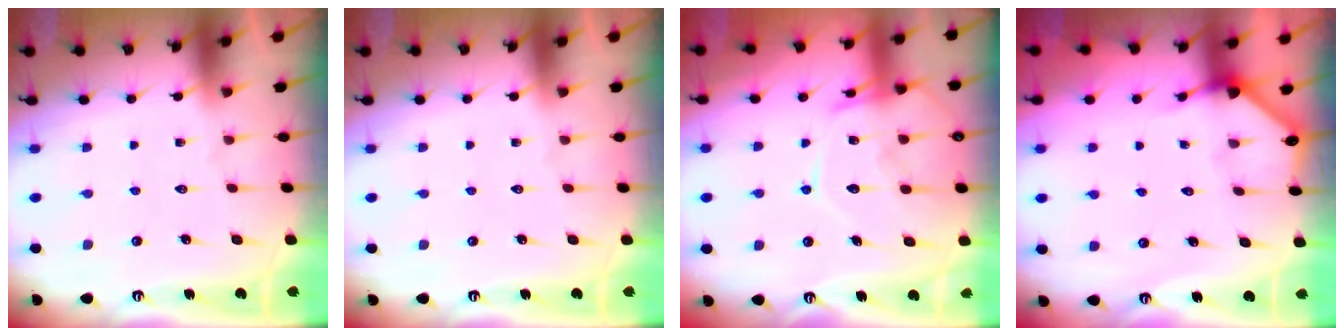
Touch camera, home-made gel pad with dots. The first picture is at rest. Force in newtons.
{"total": 0.0}
{"total": 13.9, "press": 13.8, "slide": 1.2}
{"total": 2.7, "press": 2.7, "slide": 0.1}